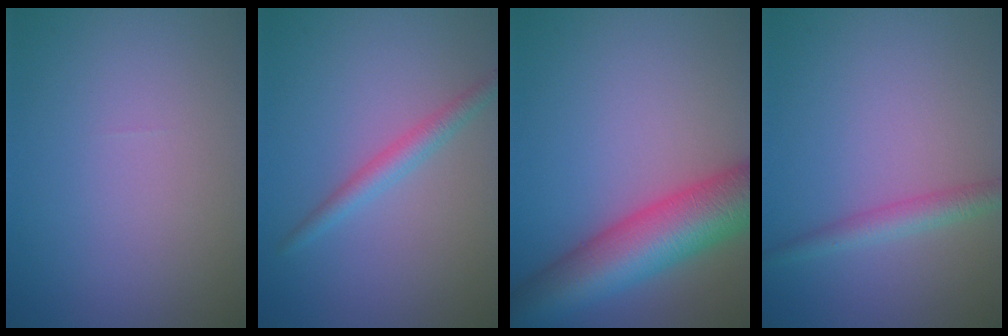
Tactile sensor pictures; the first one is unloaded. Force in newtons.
{"total": 2.1, "press": 2.1, "slide": 0.1}
{"total": 10.1, "press": 10.1, "slide": 0.5}
{"total": 2.3, "press": 2.3, "slide": 0.1}